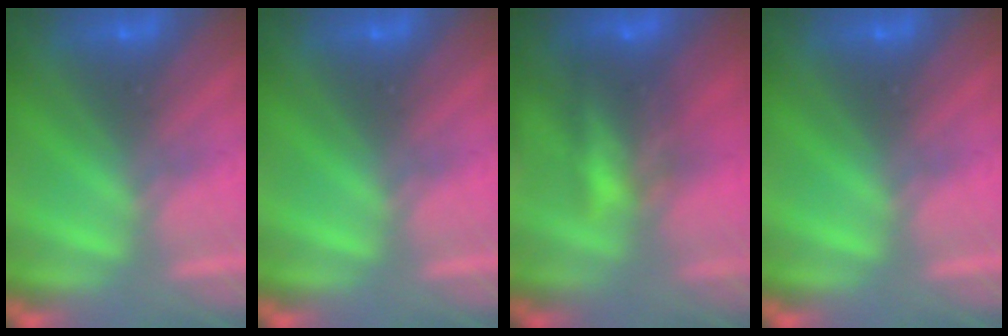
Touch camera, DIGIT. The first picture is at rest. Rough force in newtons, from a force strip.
{"total": 0.0}
{"total": 7.3}
{"total": 0.0}